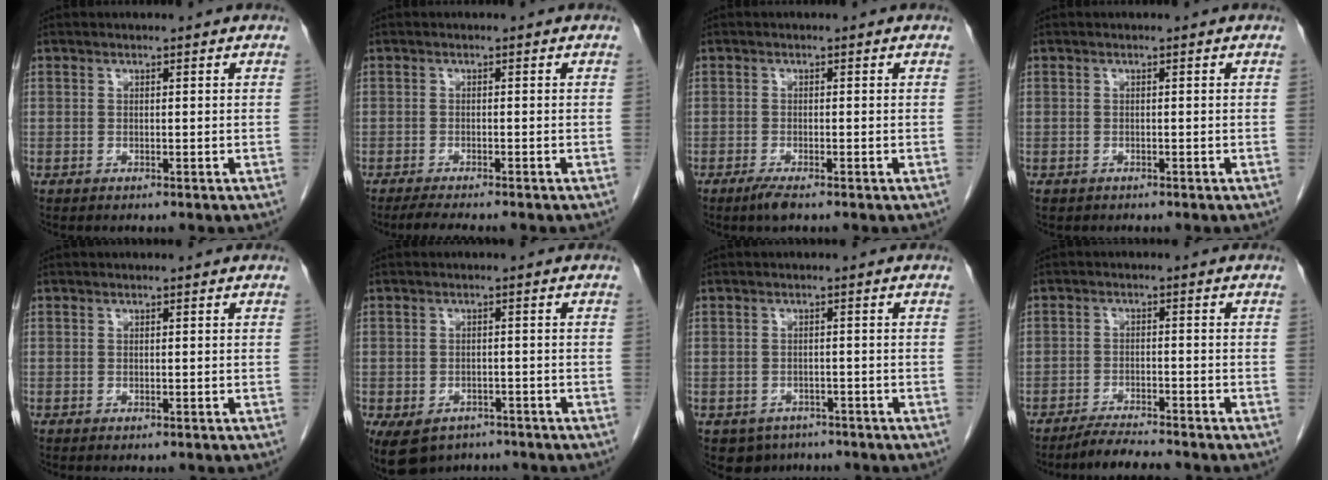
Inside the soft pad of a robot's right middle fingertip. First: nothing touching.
{"total": 4.1, "force": [-3.5, 0.2, 2.1], "torque": [-0.034, -0.009, -0.053]}
{"total": 2.0, "force": [-1.4, 0.2, 1.4], "torque": [-0.035, -0.006, -0.028]}
{"total": 1.0, "force": [-0.7, 0.7, 0.1], "torque": [-0.013, 0.001, -0.010]}
{"total": 0.0}
{"total": 8.7, "force": [-5.8, 5.8, 2.9], "torque": [-0.067, -0.001, -0.081]}
{"total": 4.5, "force": [-3.2, 3.1, 0.5], "torque": [-0.004, 0.006, -0.041]}
{"total": 4.2, "force": [-4.0, 0.1, 1.3], "torque": [-0.024, -0.017, -0.071]}